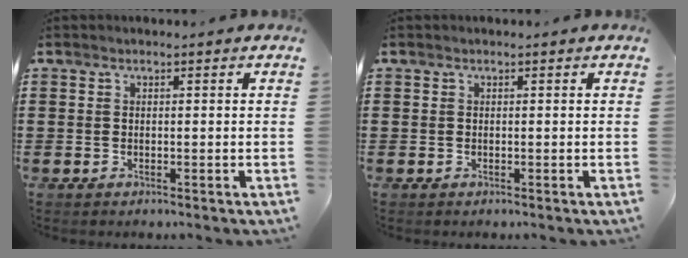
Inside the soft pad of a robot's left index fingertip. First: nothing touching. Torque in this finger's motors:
{"motor_torque": [0.00, 0.00, 0.00, 0.00]}